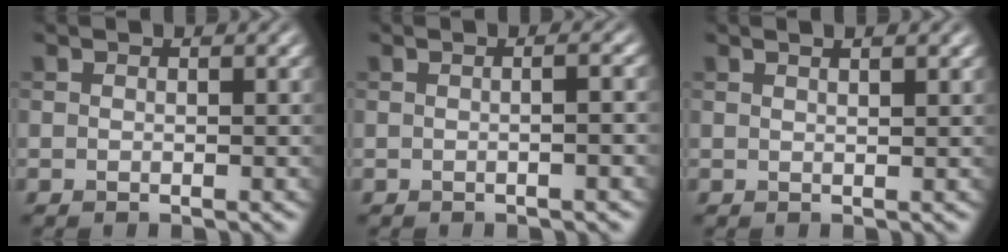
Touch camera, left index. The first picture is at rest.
{"total": 2.6, "force": [0.0, 1.1, 2.4], "torque": [-0.009, 0.006, -0.012]}
{"total": 2.1, "force": [1.4, 0.7, 1.3], "torque": [-0.006, 0.002, 0.006]}